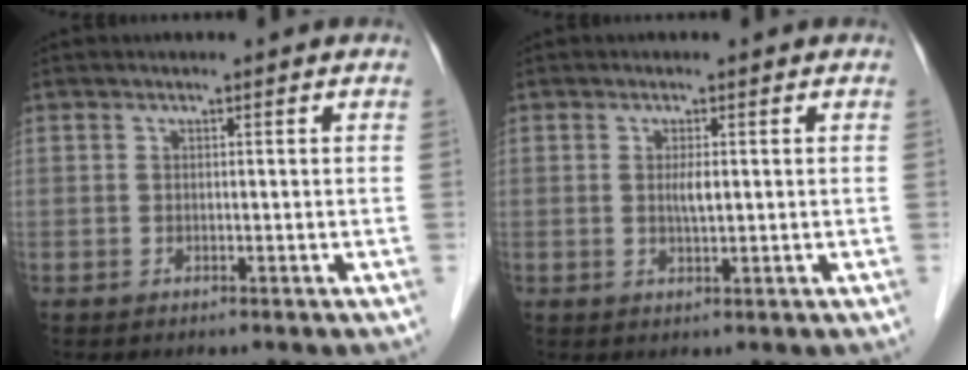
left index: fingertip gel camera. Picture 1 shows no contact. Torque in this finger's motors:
{"motor_torque": [0.68, 0.31, 0.14, 0.02]}